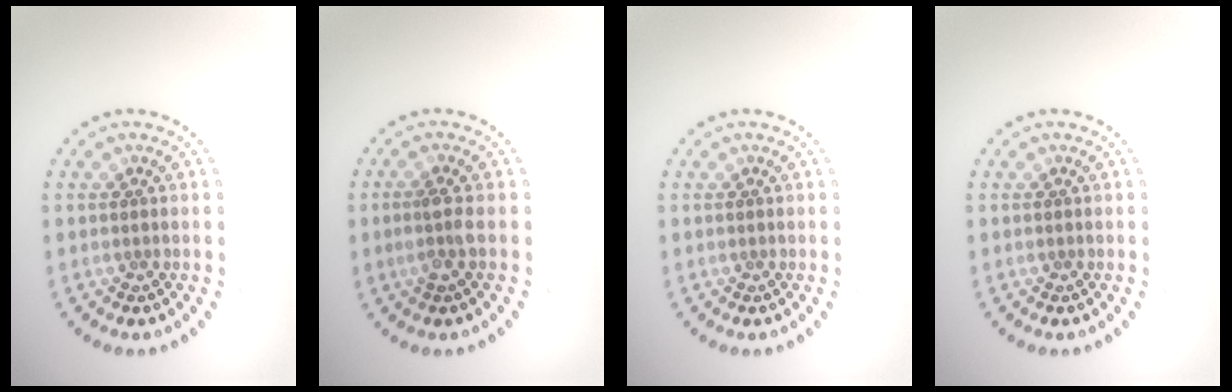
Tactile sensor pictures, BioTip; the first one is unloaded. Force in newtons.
{"total": 1.8, "press": 1.6, "slide": 0.8}
{"total": 0.0}
{"total": 0.0}